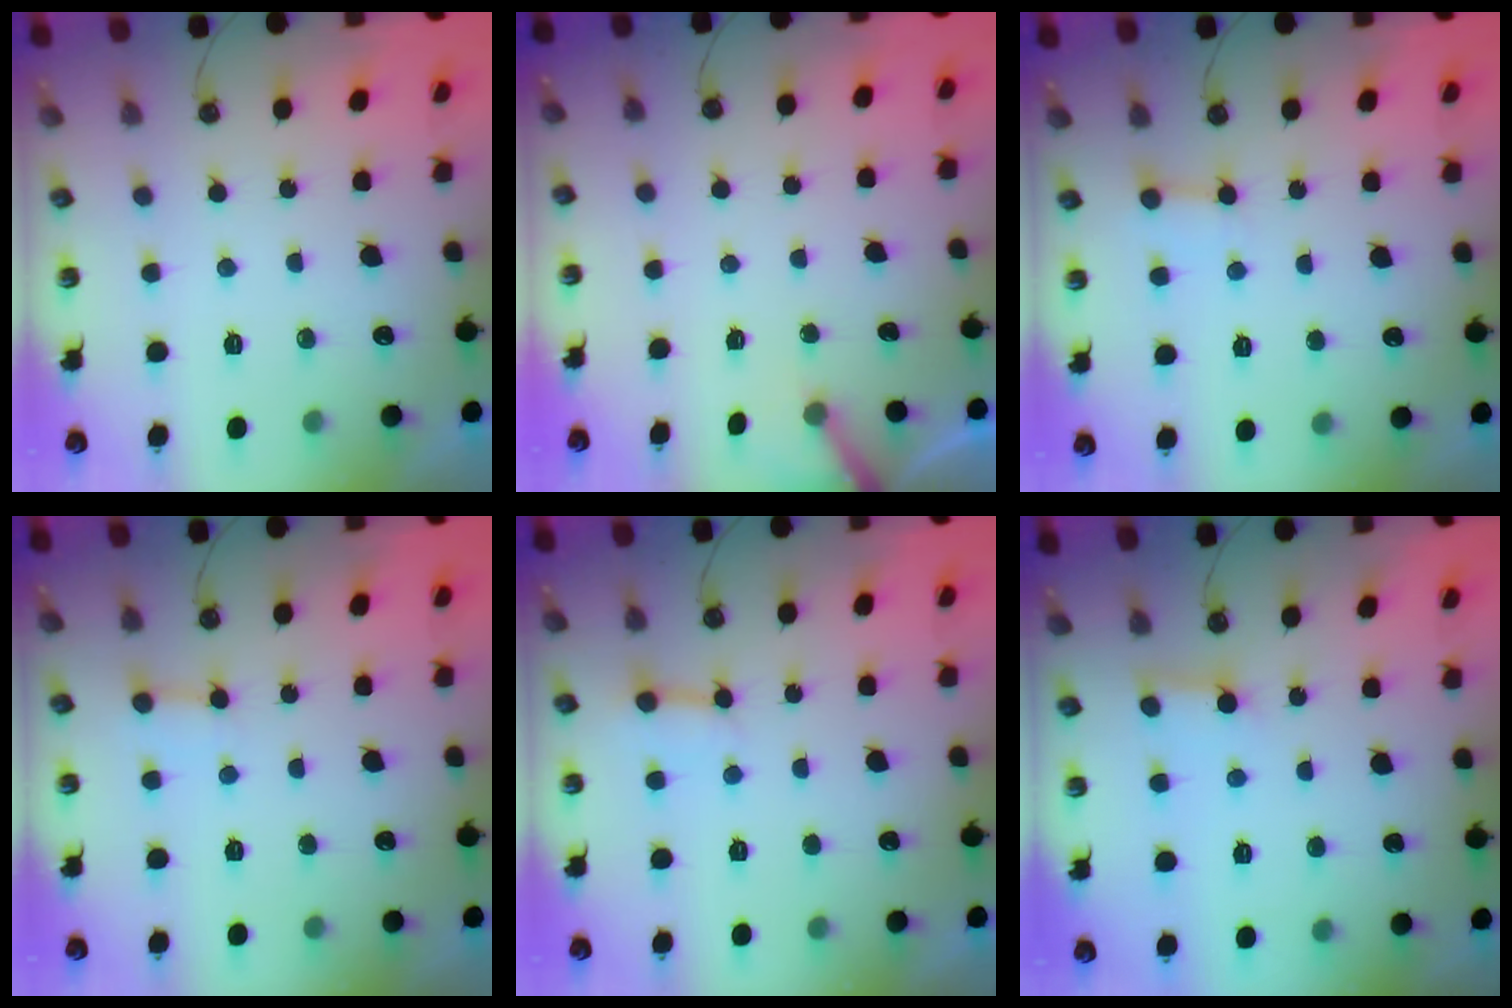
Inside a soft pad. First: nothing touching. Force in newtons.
{"total": 4.3, "press": 4.3, "slide": 0.2}
{"total": 2.9, "press": 2.9, "slide": 0.3}
{"total": 2.5, "press": 2.5, "slide": 0.4}
{"total": 3.6, "press": 3.6, "slide": 0.4}
{"total": 2.6, "press": 2.5, "slide": 0.3}